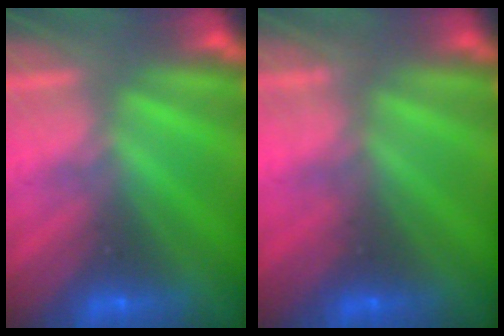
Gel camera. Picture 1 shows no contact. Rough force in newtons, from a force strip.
{"total": 4.5}